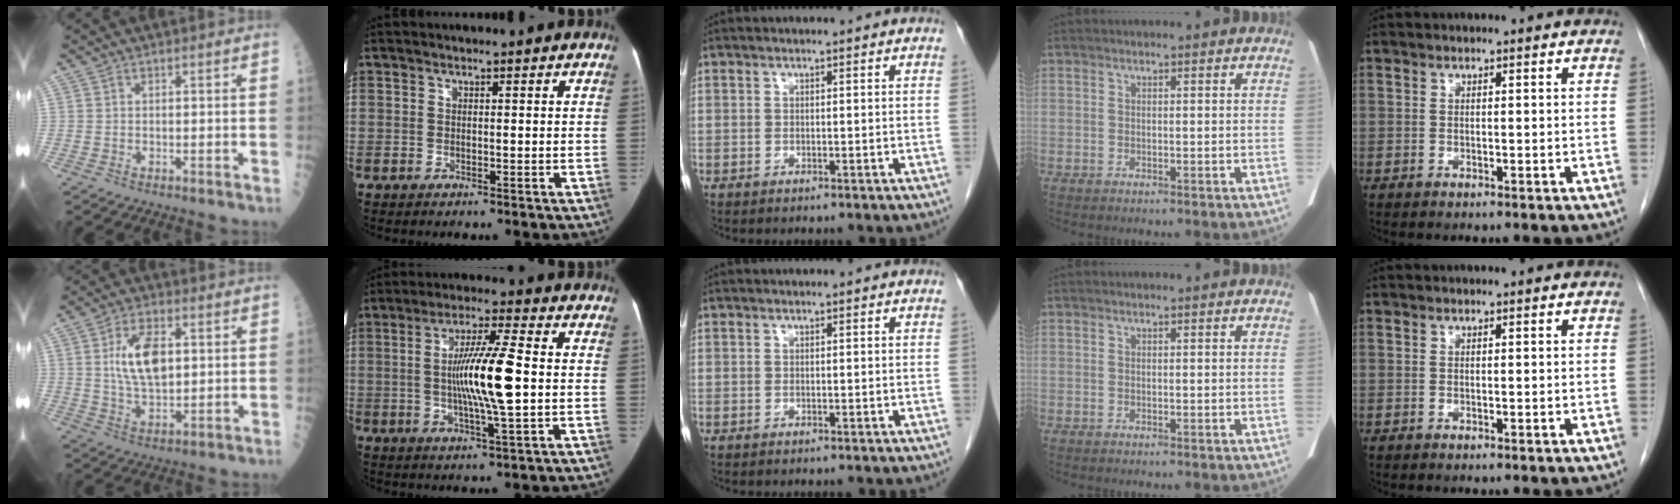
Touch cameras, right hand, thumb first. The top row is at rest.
{"thumb": {"total": 10.7, "force": [2.1, 5.4, 9.0], "torque": [-0.151, -0.006, 0.041]}, "index": {"total": 11.7, "force": [-0.3, 0.7, 11.6], "torque": [-0.215, 0.003, -0.007]}}